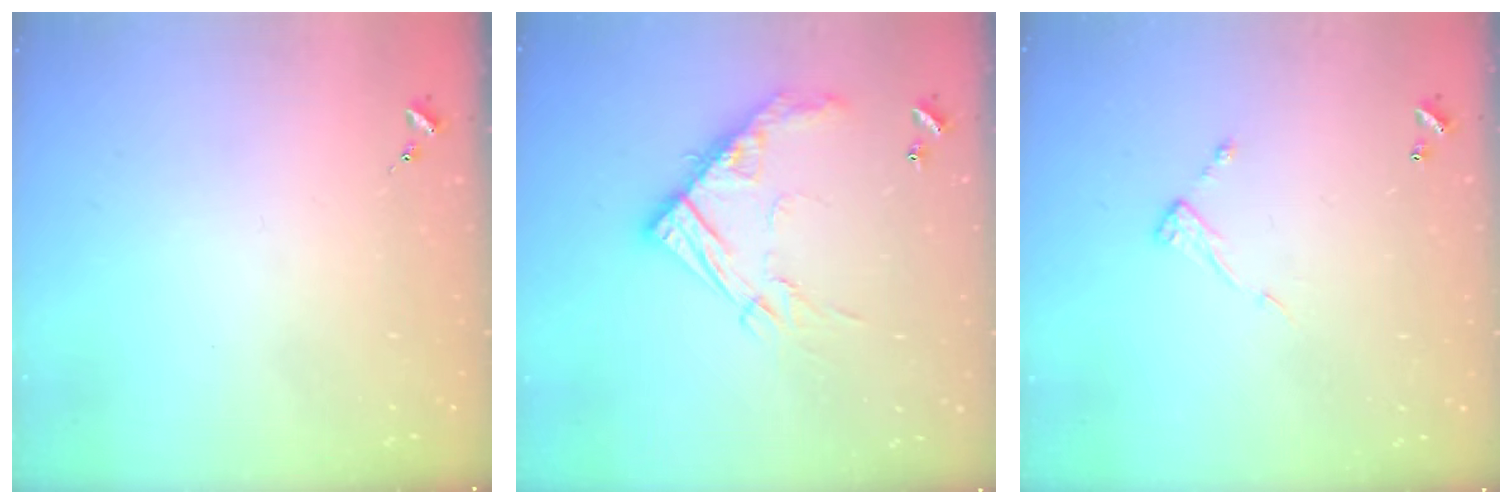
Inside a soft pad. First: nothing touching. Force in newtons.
{"total": 16.5, "press": 16.5, "slide": 1.5}
{"total": 6.4, "press": 6.4, "slide": 0.2}